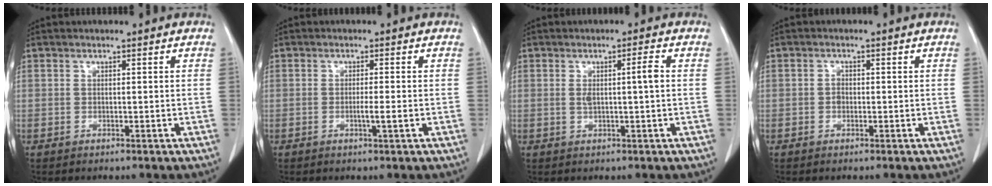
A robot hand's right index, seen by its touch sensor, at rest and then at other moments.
{"total": 2.1, "force": [-0.6, -0.2, 2.0], "torque": [-0.036, -0.003, -0.010]}
{"total": 3.1, "force": [0.3, -0.1, 3.1], "torque": [-0.056, 0.004, 0.008]}
{"total": 1.2, "force": [-0.3, 0.9, 0.7], "torque": [-0.010, 0.004, -0.005]}